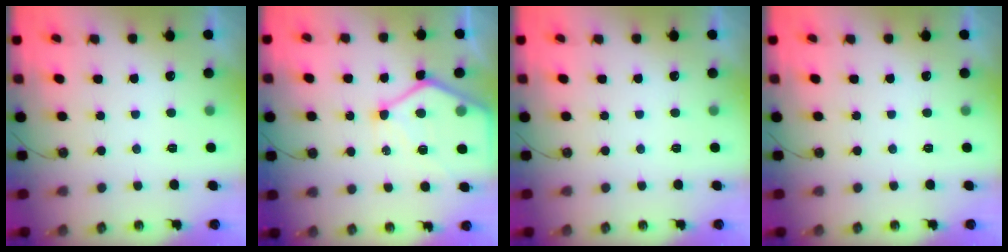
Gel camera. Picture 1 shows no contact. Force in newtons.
{"total": 14.1, "press": 14.0, "slide": 1.5}
{"total": 0.0}
{"total": 0.0}